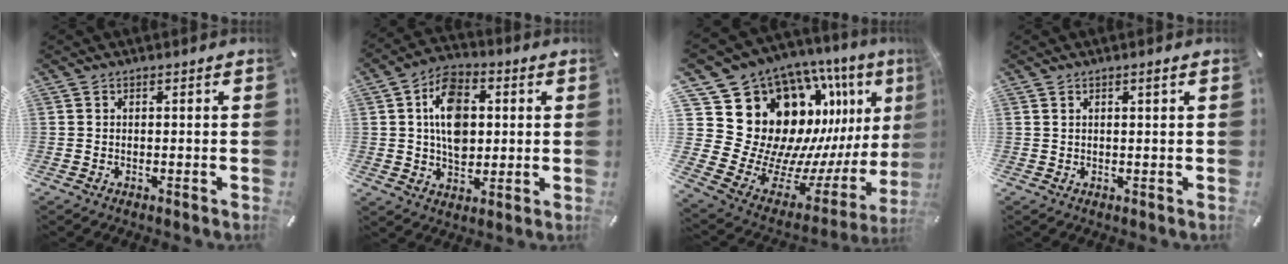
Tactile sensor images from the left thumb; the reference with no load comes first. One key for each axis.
{"total": 12.5, "fx": 1.8, "fy": 8.9, "fz": 8.6, "tx": -0.142, "ty": 0.007, "tz": 0.032}
{"total": 17.8, "fx": 9.1, "fy": 13.0, "fz": 8.2, "tx": -0.066, "ty": -0.163, "tz": 0.212}
{"total": 1.3, "fx": 0.7, "fy": 0.2, "fz": 1.1, "tx": -0.023, "ty": -0.001, "tz": 0.011}